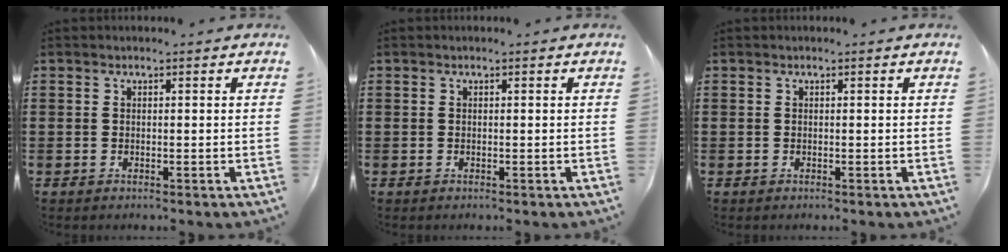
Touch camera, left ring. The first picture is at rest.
{"total": 0.0}
{"total": 0.0}